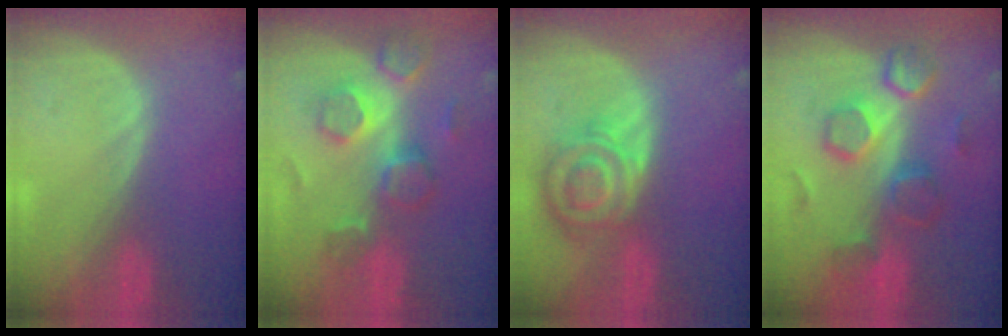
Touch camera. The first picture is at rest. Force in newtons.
{"total": 9.1, "press": 7.8, "slide": 4.6}
{"total": 8.3, "press": 7.2, "slide": 4.1}
{"total": 8.6, "press": 8.5, "slide": 1.5}